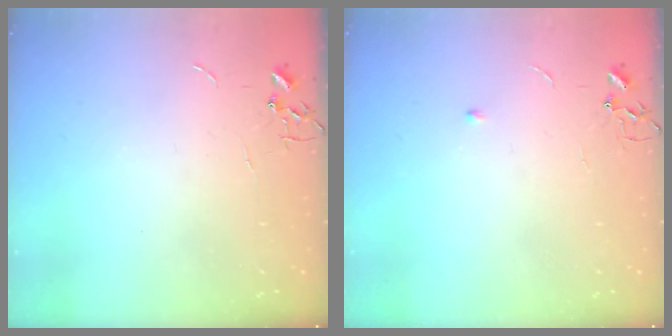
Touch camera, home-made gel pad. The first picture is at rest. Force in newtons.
{"total": 3.4, "press": 3.3, "slide": 0.6}